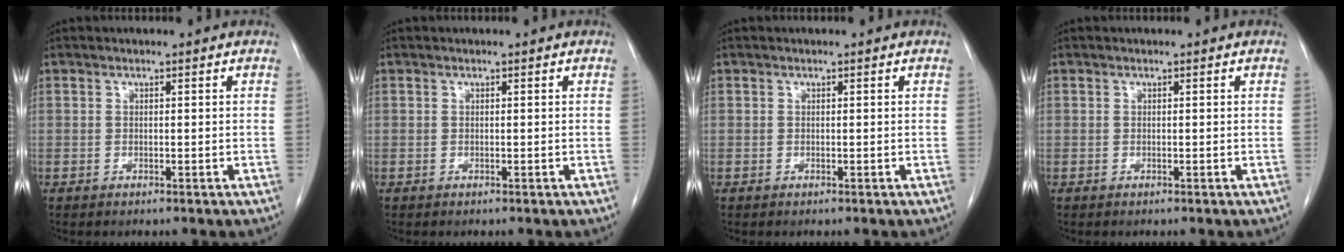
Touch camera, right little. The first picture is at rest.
{"total": 0.0}
{"total": 0.0}
{"total": 0.0}